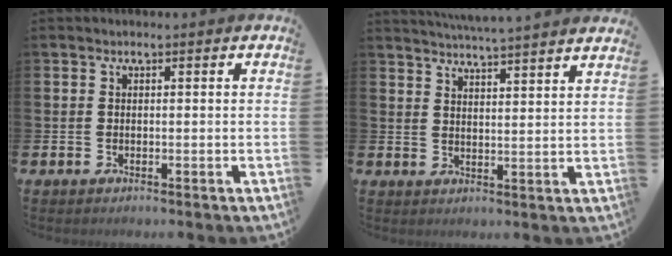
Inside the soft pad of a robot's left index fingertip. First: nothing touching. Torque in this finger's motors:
{"motor_torque": [0.99, -1.15, 0.68, 0.17]}